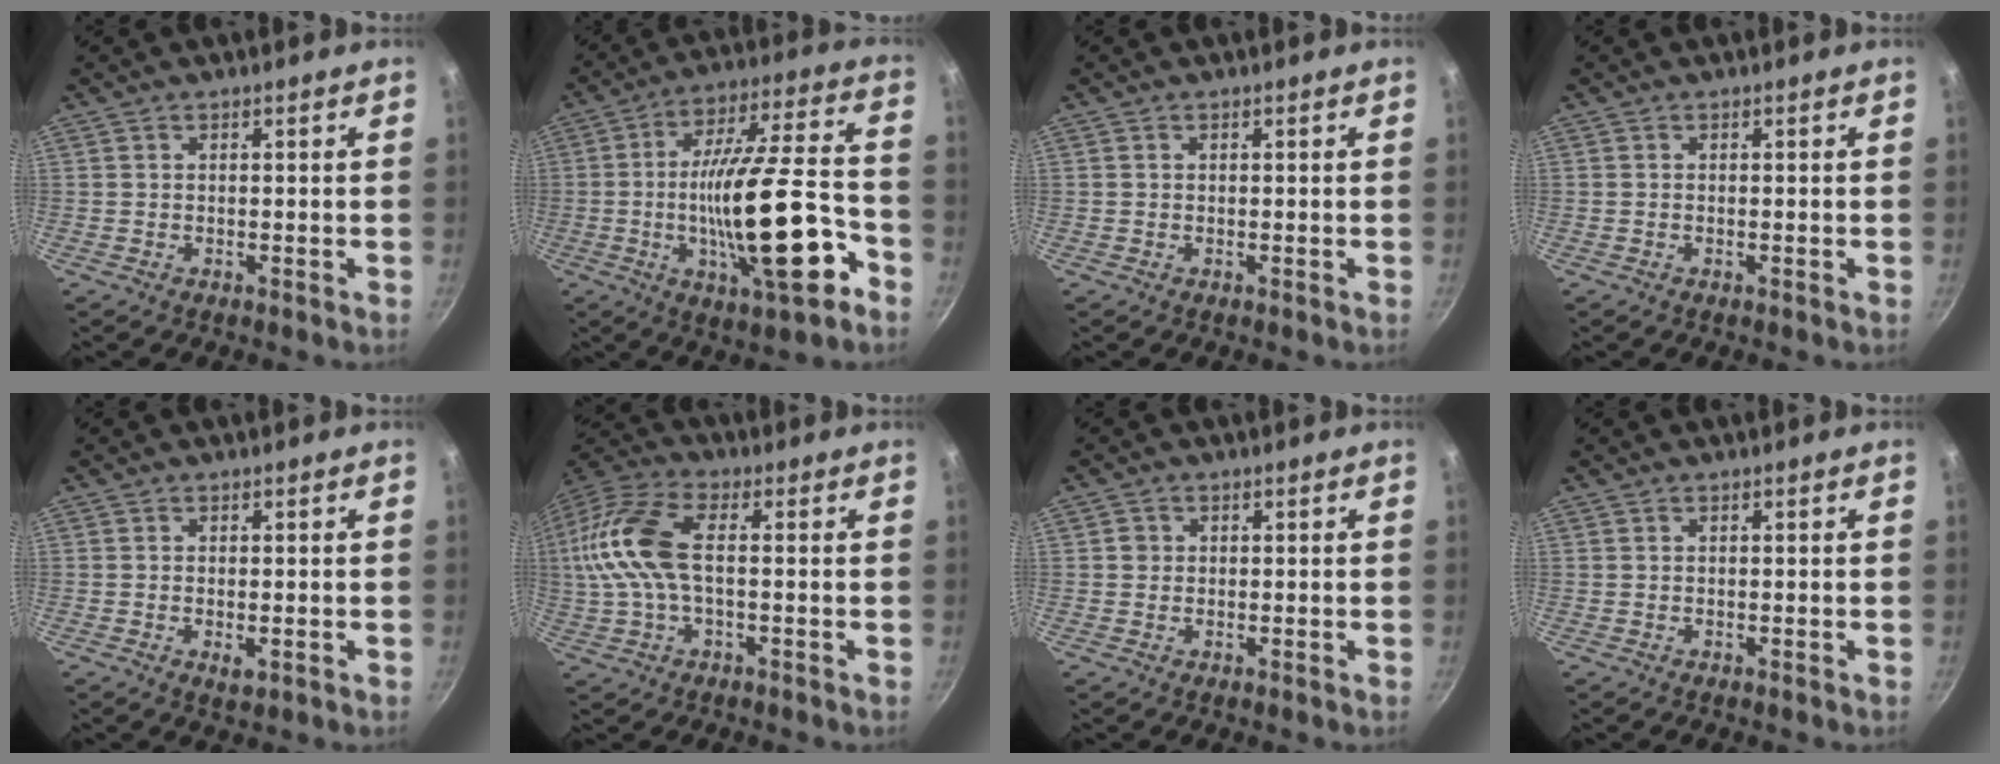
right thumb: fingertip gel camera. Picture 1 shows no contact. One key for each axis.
{"total": 22.1, "fx": -7.2, "fy": 6.3, "fz": 20.0, "tx": -0.303, "ty": 0.040, "tz": -0.113}
{"total": 0.0}
{"total": 0.0}
{"total": 2.3, "fx": -0.6, "fy": 1.1, "fz": 1.9, "tx": -0.032, "ty": -0.006, "tz": -0.008}
{"total": 14.4, "fx": 0.7, "fy": 7.1, "fz": 12.5, "tx": -0.271, "ty": 0.022, "tz": 0.000}
{"total": 1.5, "fx": 0.1, "fy": 1.4, "fz": 0.4, "tx": -0.001, "ty": 0.004, "tz": -0.001}
{"total": 0.0}